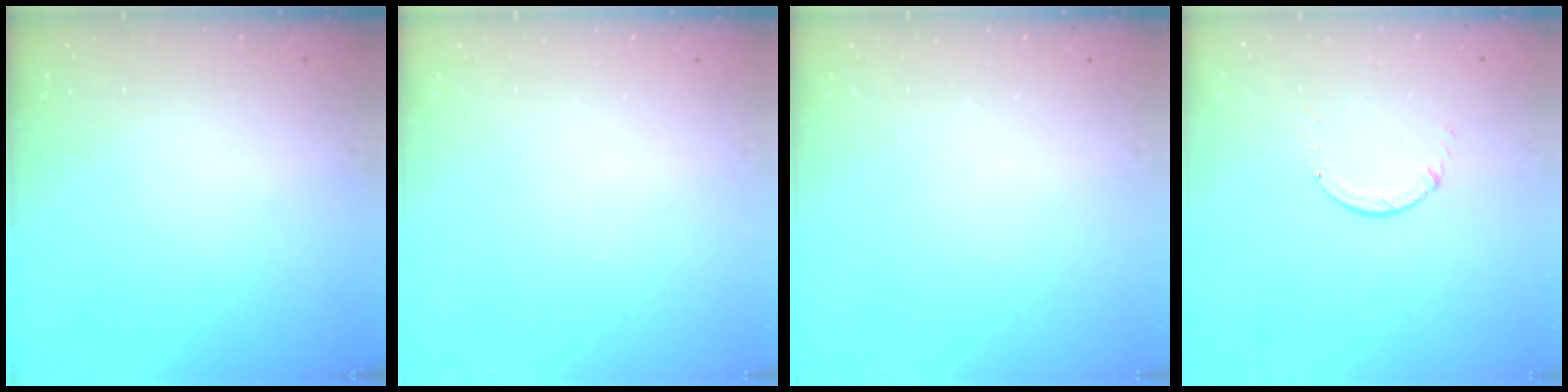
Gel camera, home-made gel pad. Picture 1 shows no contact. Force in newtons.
{"total": 0.0}
{"total": 0.0}
{"total": 0.9, "press": 0.9, "slide": 0.1}